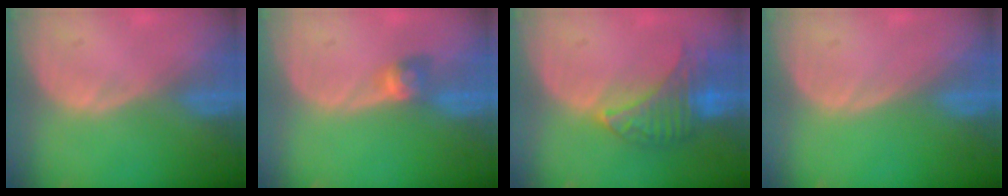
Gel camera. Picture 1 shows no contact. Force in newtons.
{"total": 2.8, "press": 2.5, "slide": 1.3}
{"total": 6.8, "press": 6.7, "slide": 0.9}
{"total": 0.0}